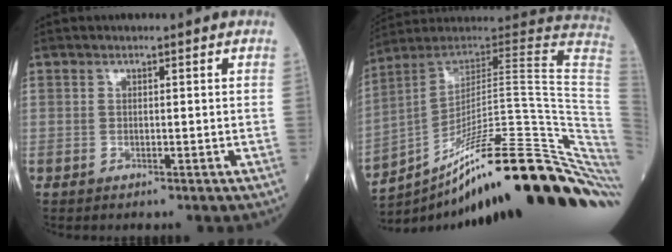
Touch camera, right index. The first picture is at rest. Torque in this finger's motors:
{"motor_torque": [-0.16, -0.97, 0.73, 0.19]}